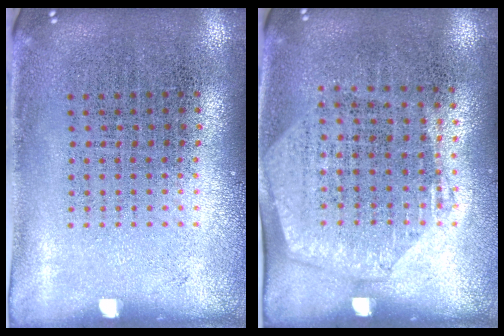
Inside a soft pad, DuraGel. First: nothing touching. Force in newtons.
{"total": 1.5, "press": 1.3, "slide": 0.7}